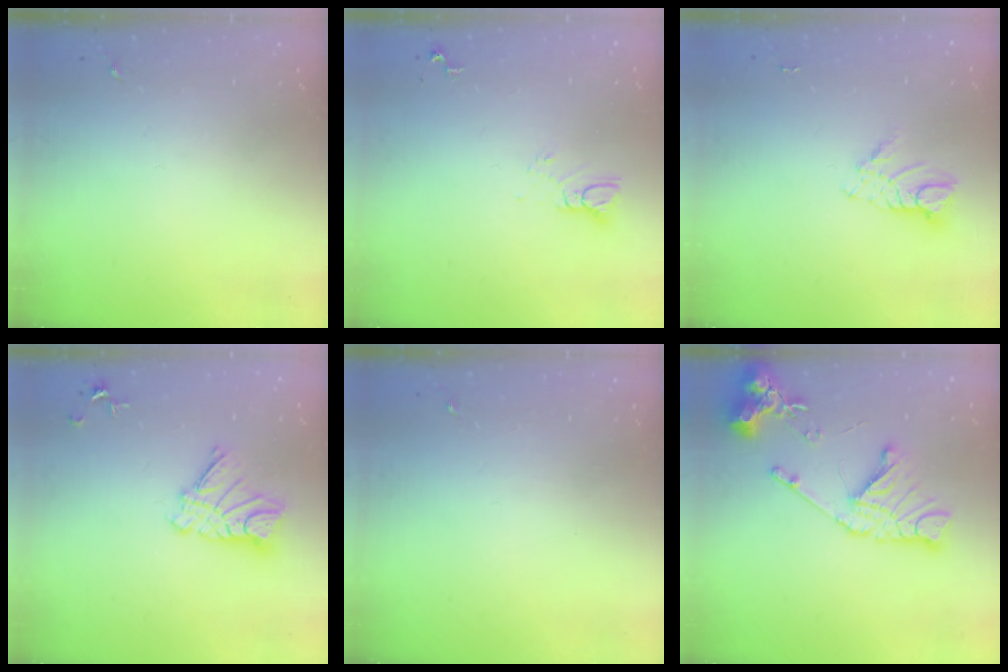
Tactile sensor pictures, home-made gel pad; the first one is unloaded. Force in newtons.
{"total": 3.9, "press": 3.9, "slide": 0.3}
{"total": 6.7, "press": 6.7, "slide": 0.5}
{"total": 11.1, "press": 11.0, "slide": 1.1}
{"total": 0.0}
{"total": 16.4, "press": 16.3, "slide": 1.9}